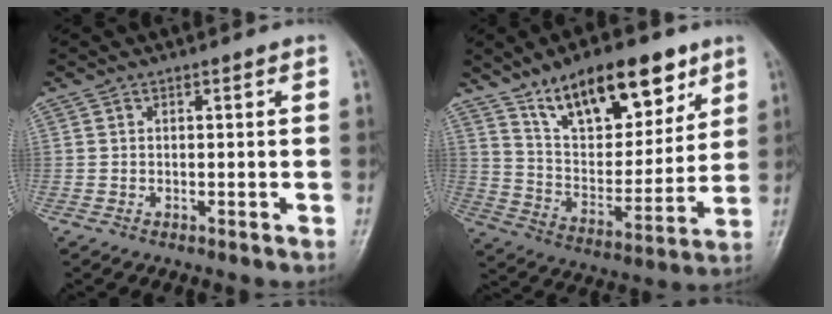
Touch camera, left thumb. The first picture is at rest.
{"total": 19.8, "force": [12.3, 9.0, 12.7], "torque": [-0.150, -0.053, 0.215]}